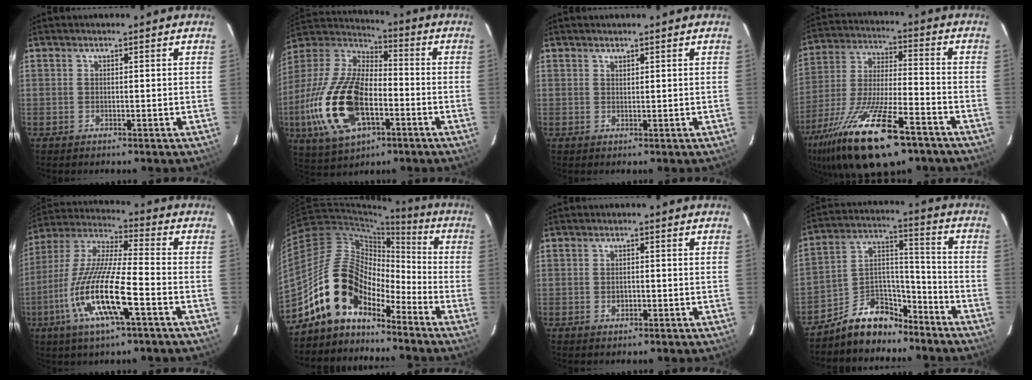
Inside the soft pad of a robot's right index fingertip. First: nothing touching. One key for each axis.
{"total": 22.8, "fx": -7.0, "fy": 11.6, "fz": 18.3, "tx": -0.405, "ty": -0.018, "tz": -0.124}
{"total": 0.6, "fx": 0.6, "fy": 0.1, "fz": 0.1, "tx": -0.001, "ty": 0.002, "tz": 0.013}
{"total": 23.4, "fx": -14.7, "fy": 7.1, "fz": 16.7, "tx": -0.336, "ty": -0.050, "tz": -0.258}
{"total": 17.4, "fx": -6.8, "fy": 2.6, "fz": 15.8, "tx": -0.321, "ty": -0.021, "tz": -0.138}
{"total": 13.0, "fx": -9.7, "fy": 6.6, "fz": 5.6, "tx": -0.097, "ty": 0.029, "tz": -0.181}
{"total": 1.7, "fx": -0.5, "fy": 1.3, "fz": 1.1, "tx": -0.017, "ty": 0.002, "tz": -0.008}
{"total": 11.2, "fx": -8.8, "fy": 6.0, "fz": 3.6, "tx": -0.067, "ty": 0.065, "tz": -0.148}